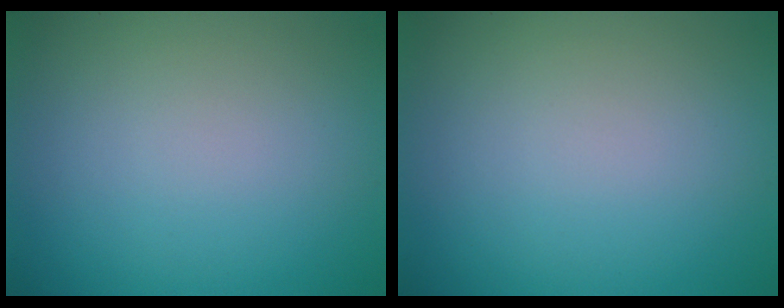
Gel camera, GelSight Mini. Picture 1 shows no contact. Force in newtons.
{"total": 0.0}